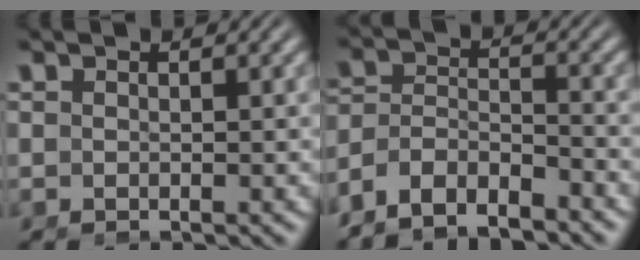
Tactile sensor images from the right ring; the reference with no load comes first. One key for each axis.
{"total": 7.9, "fx": -4.7, "fy": 5.9, "fz": 2.4, "tx": -0.075, "ty": -0.033, "tz": -0.082}